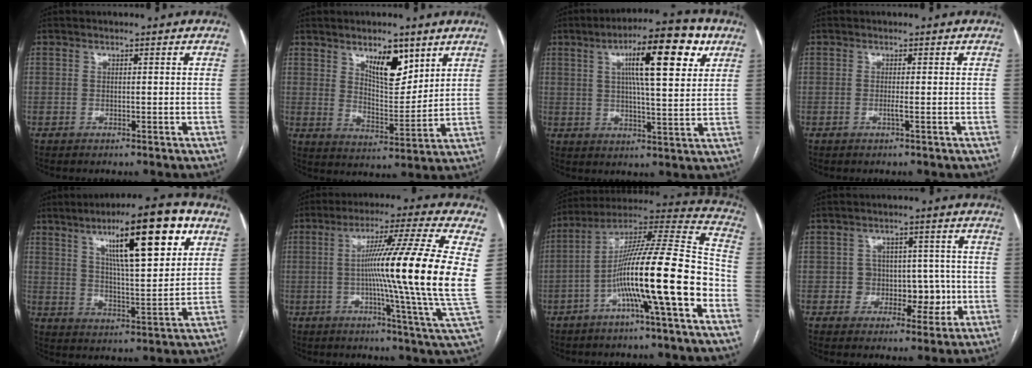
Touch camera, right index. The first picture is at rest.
{"total": 8.6, "force": [5.1, 3.3, 6.1], "torque": [-0.098, -0.008, 0.091]}
{"total": 14.2, "force": [5.9, 2.5, 12.7], "torque": [-0.196, 0.019, 0.084]}
{"total": 0.8, "force": [-0.3, -0.2, 0.7], "torque": [-0.014, -0.001, -0.006]}
{"total": 17.1, "force": [8.2, 2.9, 14.7], "torque": [-0.224, 0.008, 0.126]}
{"total": 20.4, "force": [1.6, -2.4, 20.2], "torque": [-0.286, -0.004, 0.006]}
{"total": 19.2, "force": [-6.4, 0.4, 18.1], "torque": [-0.302, 0.015, -0.114]}
{"total": 6.2, "force": [-0.7, 5.7, 2.4], "torque": [-0.008, 0.029, -0.003]}